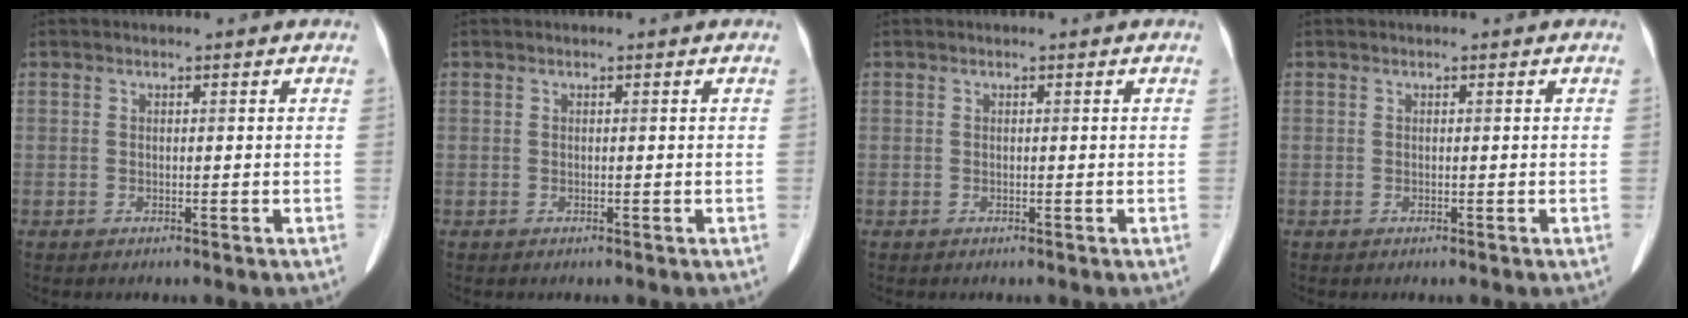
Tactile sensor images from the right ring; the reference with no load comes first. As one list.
[{"total": 0.0}, {"total": 0.0}, {"total": 0.0}]